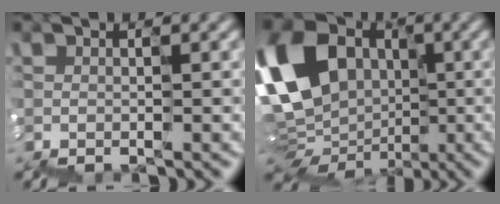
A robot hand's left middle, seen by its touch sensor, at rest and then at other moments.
{"total": 10.5, "force": [-0.1, 8.7, 5.9], "torque": [-0.150, 0.003, 0.000]}